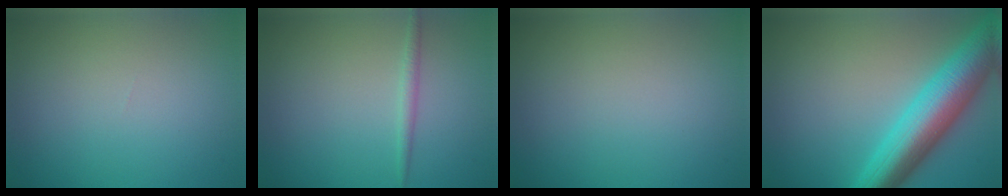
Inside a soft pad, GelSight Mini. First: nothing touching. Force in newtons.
{"total": 1.1, "press": 1.1, "slide": 0.1}
{"total": 0.0}
{"total": 8.7, "press": 8.7, "slide": 0.1}